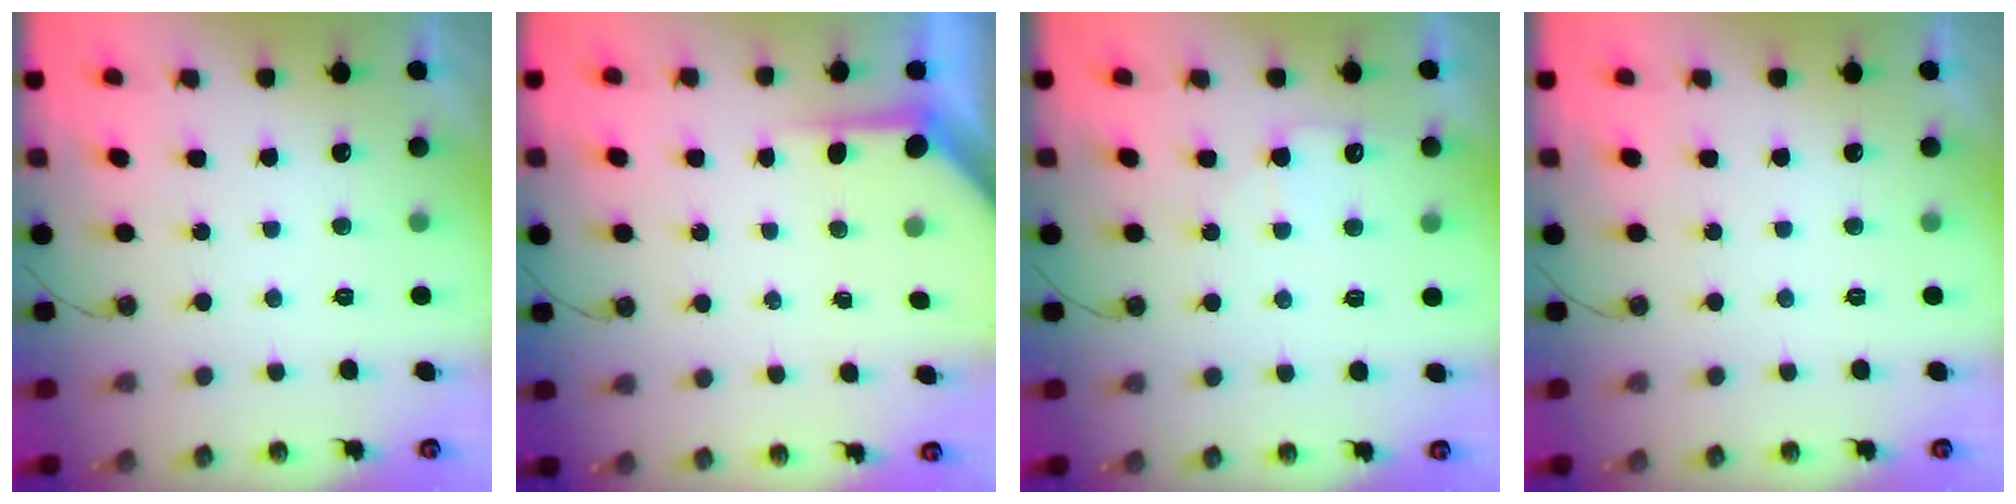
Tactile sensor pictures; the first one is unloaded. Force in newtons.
{"total": 4.0, "press": 3.9, "slide": 0.3}
{"total": 6.6, "press": 6.5, "slide": 0.7}
{"total": 0.0}